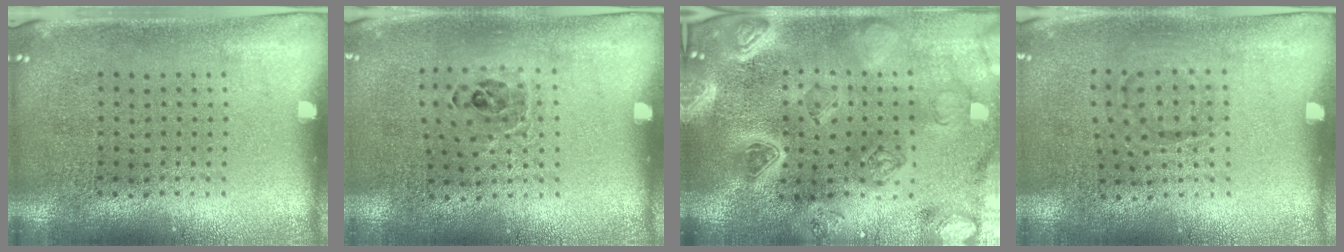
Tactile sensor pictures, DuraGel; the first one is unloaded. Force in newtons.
{"total": 0.9, "press": 0.8, "slide": 0.4}
{"total": 4.0, "press": 3.6, "slide": 1.6}
{"total": 1.0, "press": 0.7, "slide": 0.7}